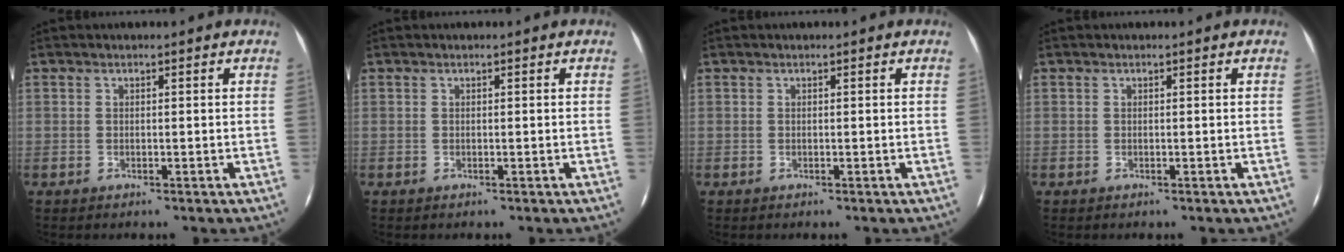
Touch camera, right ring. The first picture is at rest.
{"total": 0.0}
{"total": 0.0}
{"total": 0.0}